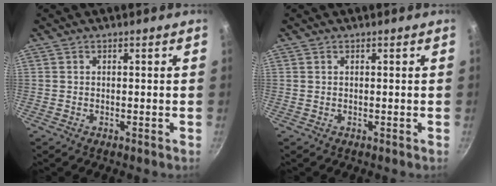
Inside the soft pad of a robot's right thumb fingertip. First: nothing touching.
{"total": 0.0}